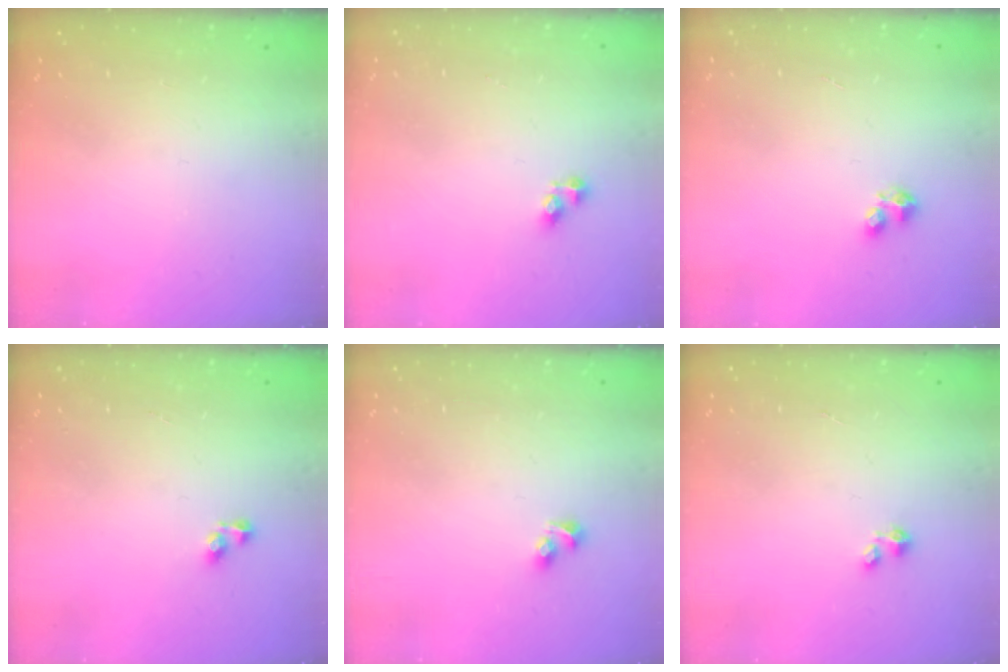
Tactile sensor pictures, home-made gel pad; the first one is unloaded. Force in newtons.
{"total": 4.0, "press": 4.0, "slide": 0.5}
{"total": 3.4, "press": 3.4, "slide": 0.5}
{"total": 2.6, "press": 2.6, "slide": 0.2}
{"total": 2.1, "press": 1.7, "slide": 1.1}
{"total": 0.0}